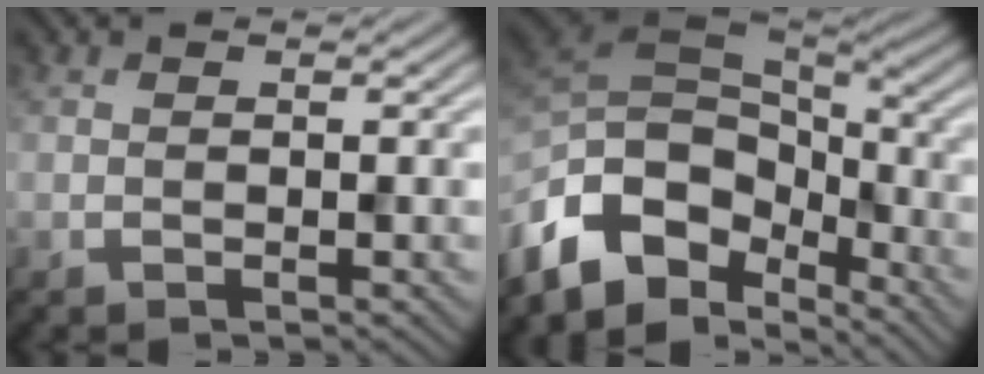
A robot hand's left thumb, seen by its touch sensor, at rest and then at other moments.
{"total": 13.7, "force": [-6.5, 8.6, 8.5], "torque": [-0.228, -0.019, -0.108]}